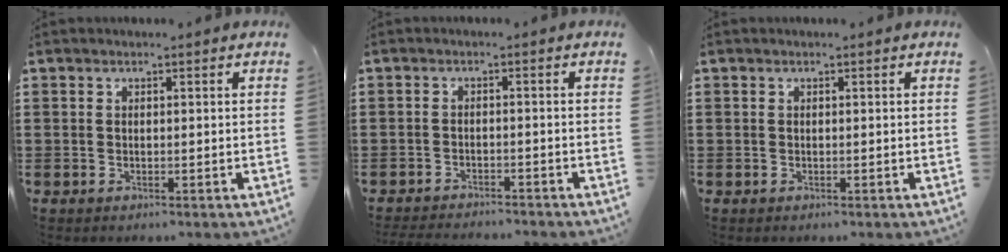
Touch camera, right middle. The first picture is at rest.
{"total": 2.4, "force": [-2.4, 0.0, 0.3], "torque": [-0.009, -0.003, -0.049]}
{"total": 0.0}